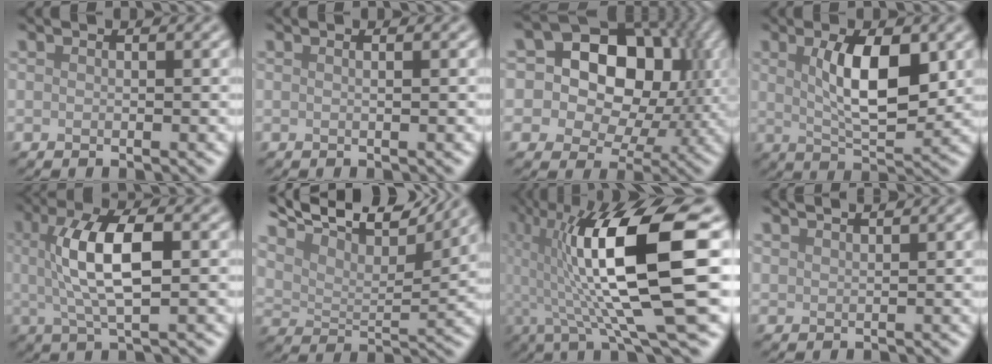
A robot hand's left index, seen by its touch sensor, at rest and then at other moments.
{"total": 1.1, "force": [0.2, 0.4, 1.0], "torque": [-0.008, 0.002, -0.007]}
{"total": 14.3, "force": [3.0, 10.8, 8.9], "torque": [-0.127, 0.038, 0.028]}
{"total": 6.2, "force": [1.5, 2.1, 5.7], "torque": [-0.097, -0.002, 0.027]}
{"total": 6.4, "force": [0.8, 2.1, 6.0], "torque": [-0.116, 0.007, 0.012]}
{"total": 10.1, "force": [8.7, 2.6, 4.5], "torque": [-0.097, 0.013, 0.130]}
{"total": 13.5, "force": [1.0, 2.7, 13.2], "torque": [-0.215, 0.010, 0.019]}
{"total": 2.1, "force": [2.0, 0.3, 0.3], "torque": [-0.002, 0.004, 0.029]}